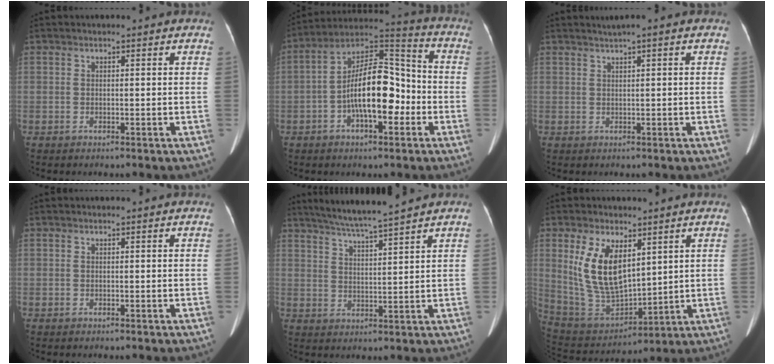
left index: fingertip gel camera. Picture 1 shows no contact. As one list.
[{"total": 13.6, "force": [-3.5, 5.0, 12.2], "torque": [-0.223, 0.030, -0.061]}, {"total": 1.5, "force": [0.9, -0.1, 1.2], "torque": [-0.025, 0.008, 0.019]}, {"total": 0.0}, {"total": 8.2, "force": [7.1, -1.2, 3.8], "torque": [-0.070, 0.005, 0.123]}, {"total": 12.0, "force": [4.2, 5.6, 9.8], "torque": [-0.202, -0.002, 0.095]}]